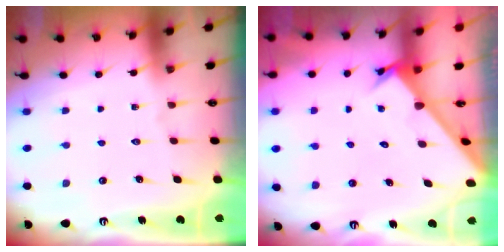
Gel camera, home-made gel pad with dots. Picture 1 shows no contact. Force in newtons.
{"total": 2.3, "press": 2.3, "slide": 0.1}